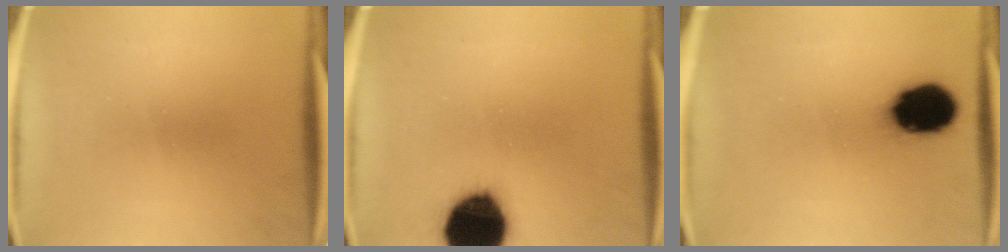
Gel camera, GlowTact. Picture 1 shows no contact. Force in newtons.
{"total": 19.6}
{"total": 14.5}